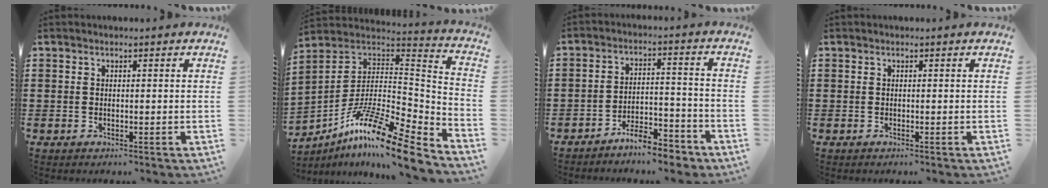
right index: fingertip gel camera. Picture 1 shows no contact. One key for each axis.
{"total": 15.4, "fx": -10.7, "fy": 2.6, "fz": 10.8, "tx": -0.204, "ty": 0.013, "tz": -0.200}
{"total": 6.1, "fx": -5.6, "fy": 1.0, "fz": 2.0, "tx": -0.037, "ty": 0.011, "tz": -0.109}
{"total": 0.0}